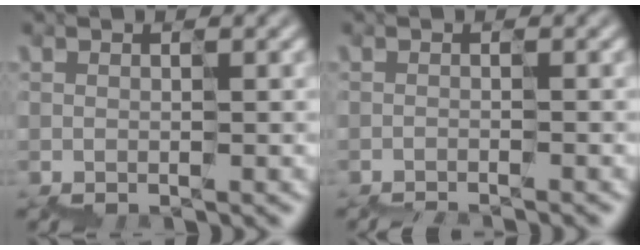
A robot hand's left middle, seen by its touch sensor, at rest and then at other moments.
{"total": 1.3, "force": [-1.2, -0.3, -0.3], "torque": [0.001, -0.015, -0.024]}